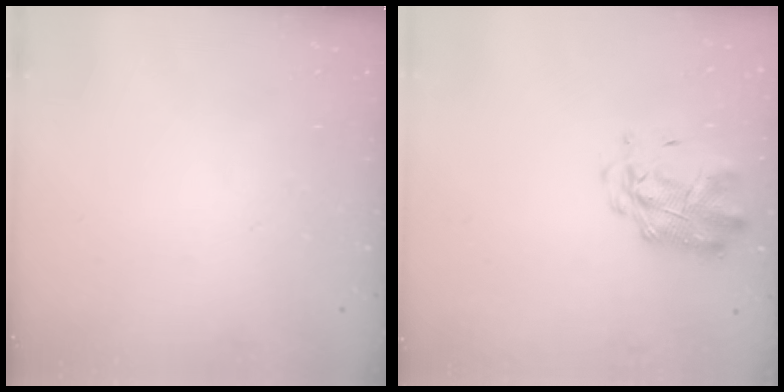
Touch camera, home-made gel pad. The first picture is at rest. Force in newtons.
{"total": 2.9, "press": 2.8, "slide": 0.8}